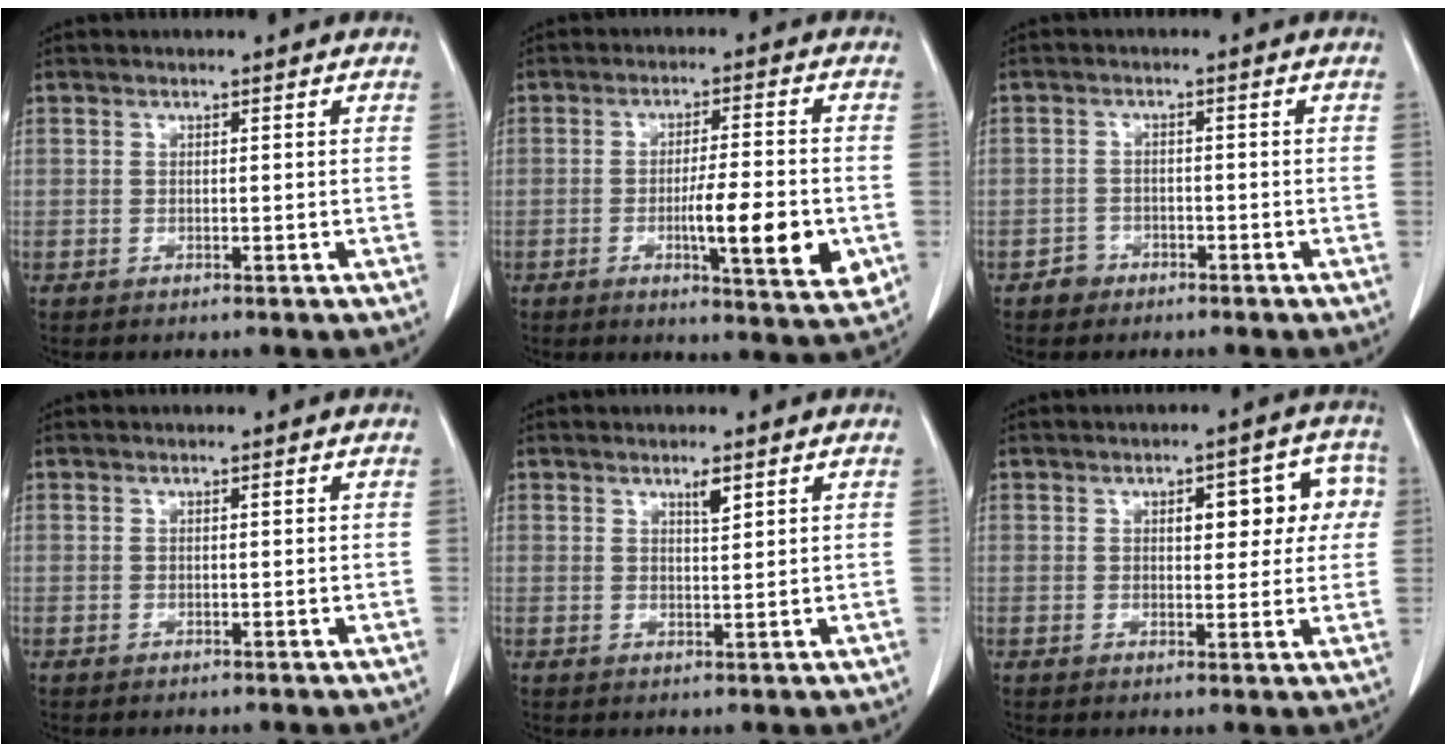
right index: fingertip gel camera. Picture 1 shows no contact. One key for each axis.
{"total": 11.4, "fx": -2.8, "fy": 1.5, "fz": 11.0, "tx": -0.157, "ty": -0.014, "tz": -0.040}
{"total": 2.2, "fx": -1.5, "fy": 1.7, "fz": -0.1, "tx": 0.001, "ty": 0.009, "tz": -0.030}
{"total": 0.0}
{"total": 1.8, "fx": 1.2, "fy": 0.2, "fz": 1.3, "tx": -0.026, "ty": -0.003, "tz": 0.023}
{"total": 7.8, "fx": 2.0, "fy": 3.5, "fz": 6.7, "tx": -0.067, "ty": 0.029, "tz": 0.023}